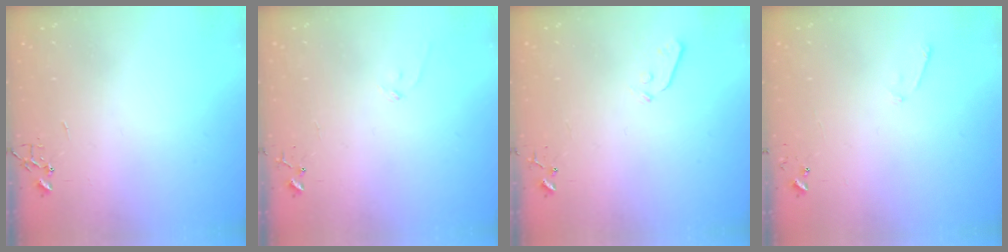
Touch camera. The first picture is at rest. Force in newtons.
{"total": 6.6, "press": 6.5, "slide": 0.6}
{"total": 3.8, "press": 3.7, "slide": 0.6}
{"total": 4.2, "press": 4.2, "slide": 0.3}